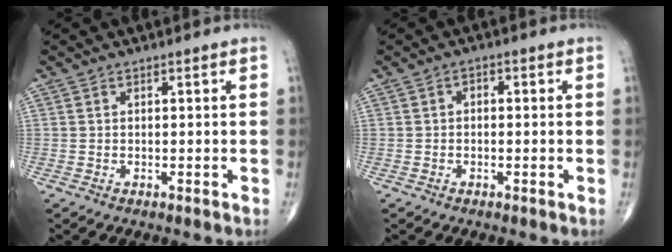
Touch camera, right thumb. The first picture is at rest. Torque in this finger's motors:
{"motor_torque": [-0.40, -0.23, 0.17, 0.22, 0.06]}